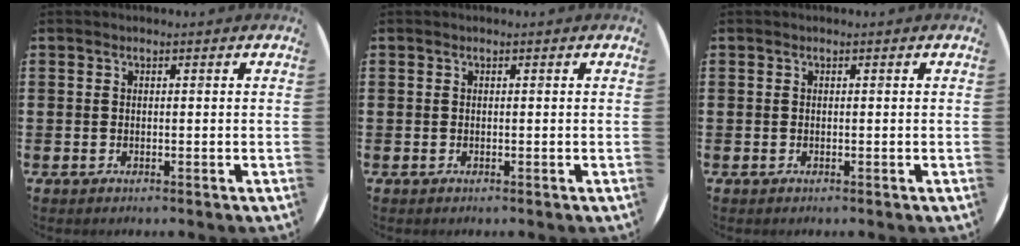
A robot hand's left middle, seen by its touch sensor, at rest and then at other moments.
{"total": 0.0}
{"total": 0.0}